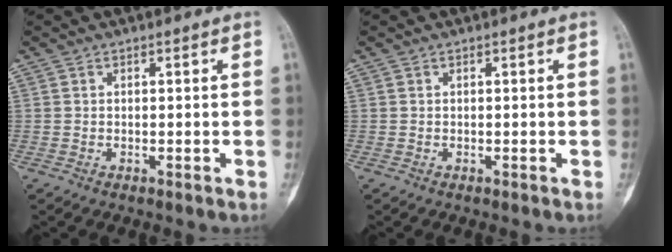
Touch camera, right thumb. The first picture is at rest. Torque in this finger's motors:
{"motor_torque": [0.00, 0.00, 0.00, 0.00, 0.00]}